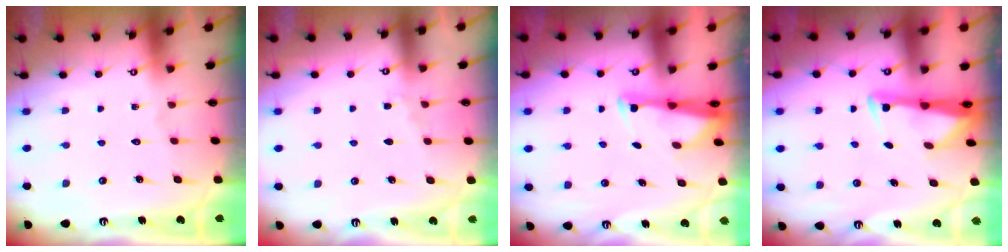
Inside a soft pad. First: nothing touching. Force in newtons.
{"total": 3.3, "press": 3.3, "slide": 0.5}
{"total": 2.9, "press": 2.8, "slide": 0.7}
{"total": 3.4, "press": 3.3, "slide": 0.9}